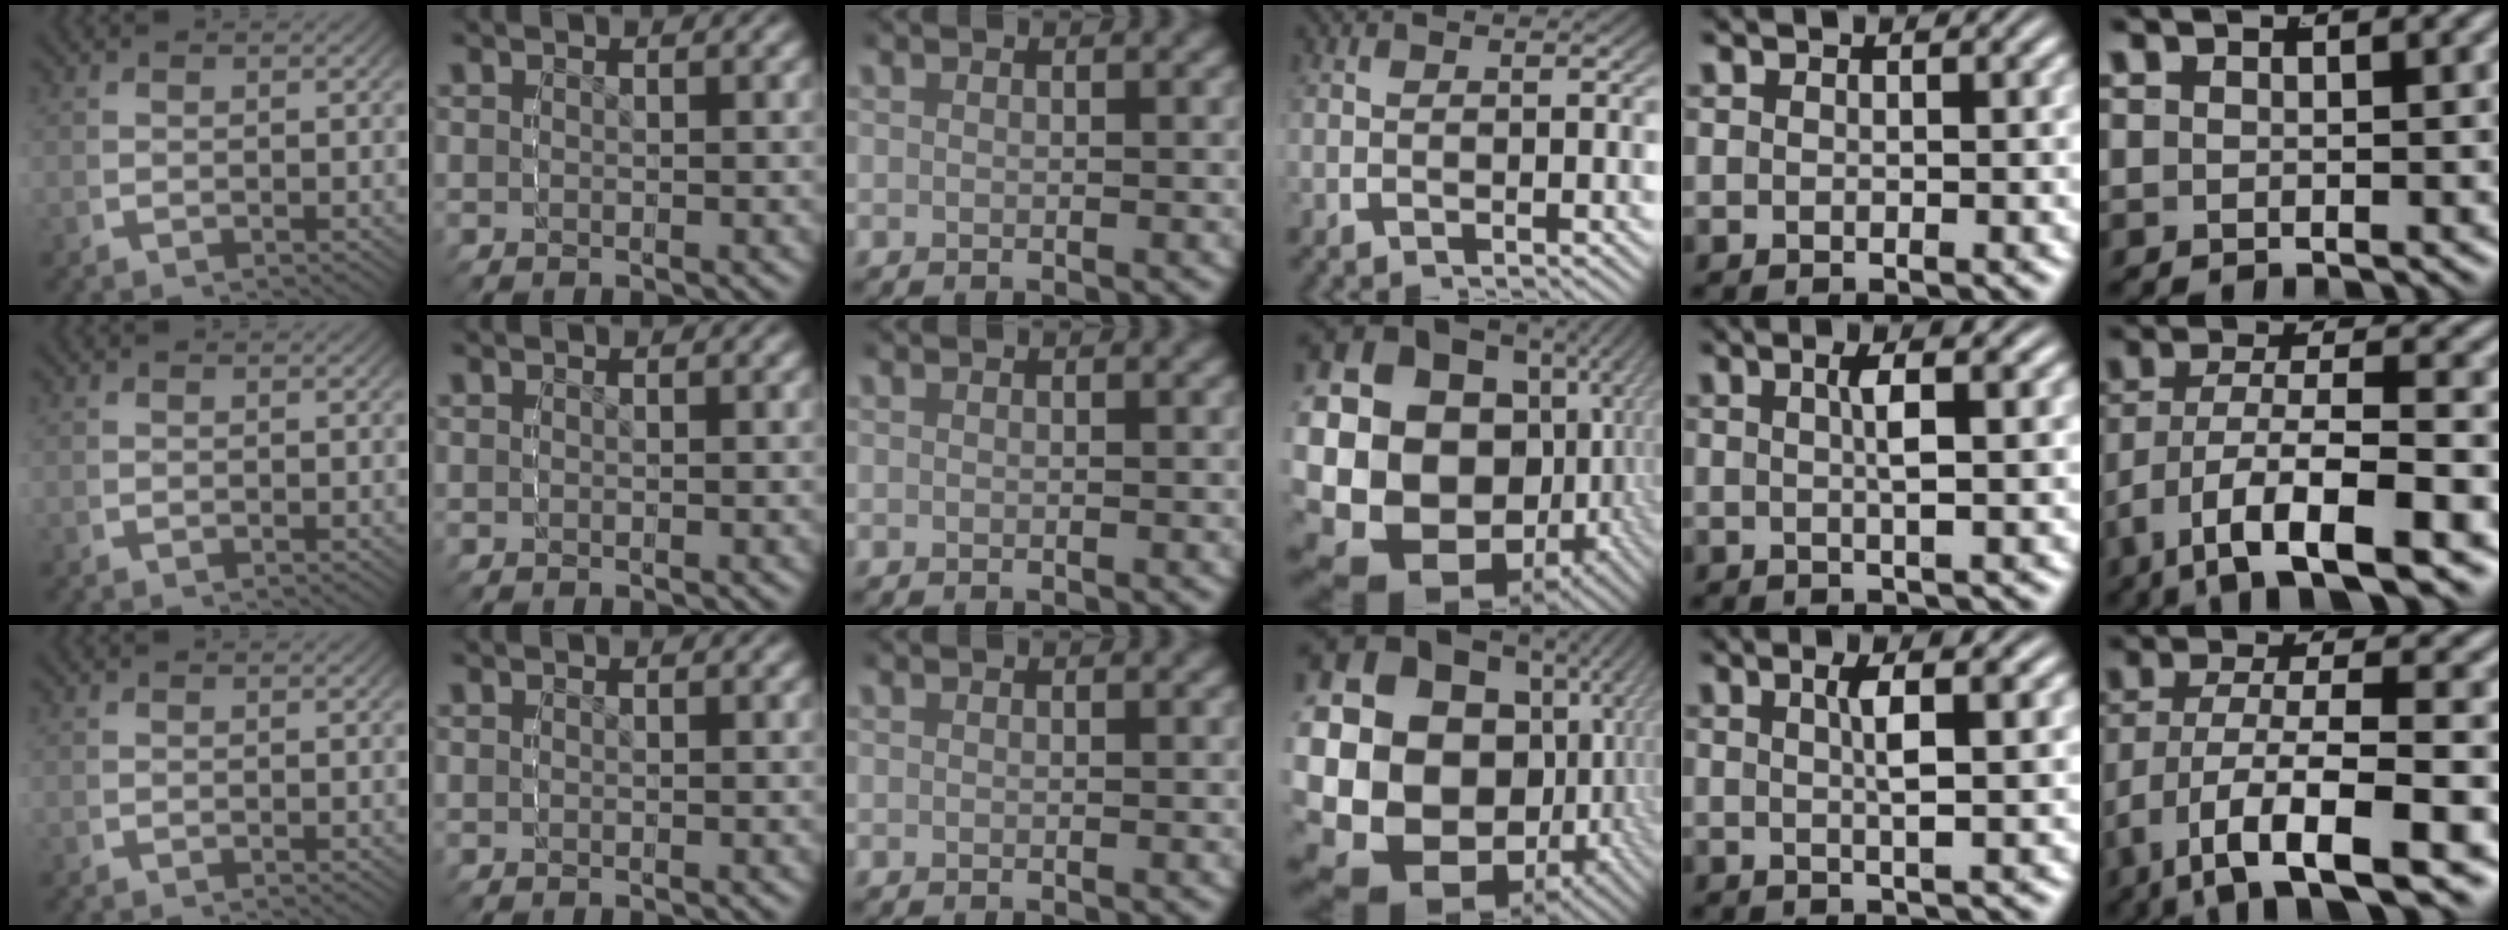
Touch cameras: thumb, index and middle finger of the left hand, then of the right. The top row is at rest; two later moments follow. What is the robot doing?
{"motion": "grasp_and_lifting", "object": "sponge"}